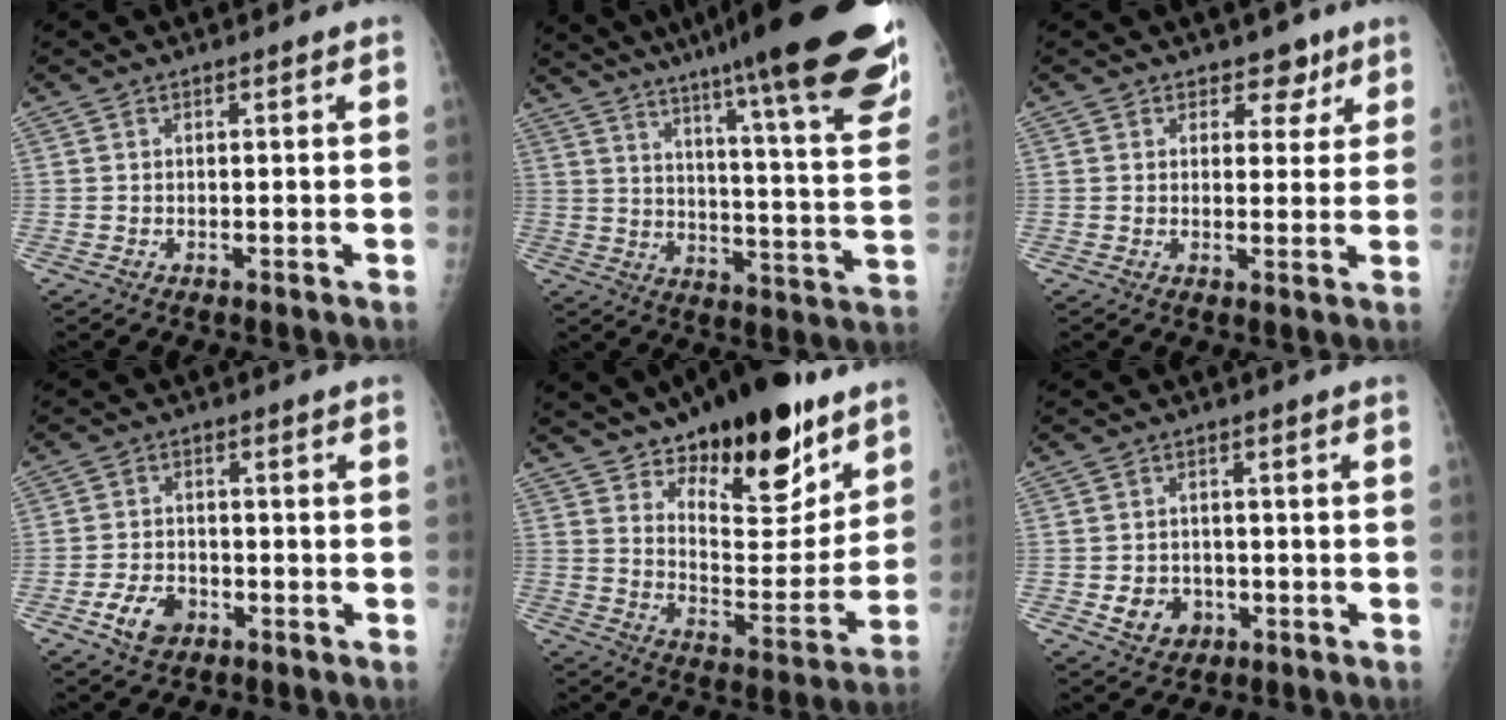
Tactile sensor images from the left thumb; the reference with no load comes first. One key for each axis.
{"total": 31.5, "fx": 23.3, "fy": 3.0, "fz": 21.0, "tx": -0.257, "ty": -0.105, "tz": 0.318}
{"total": 4.4, "fx": 2.9, "fy": 3.1, "fz": 1.3, "tx": 0.016, "ty": -0.013, "tz": 0.037}
{"total": 5.9, "fx": -2.9, "fy": 4.0, "fz": 3.3, "tx": -0.053, "ty": 0.015, "tz": -0.049}
{"total": 23.3, "fx": 15.5, "fy": 9.8, "fz": 14.5, "tx": -0.170, "ty": -0.083, "tz": 0.240}
{"total": 5.4, "fx": -1.6, "fy": 4.6, "fz": 2.3, "tx": -0.020, "ty": 0.009, "tz": -0.019}